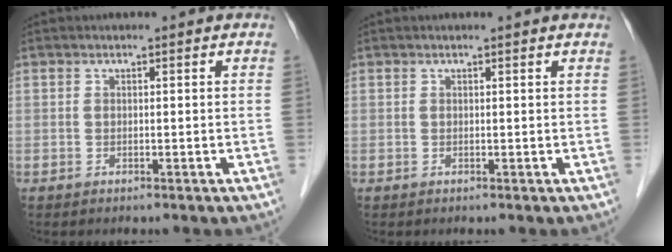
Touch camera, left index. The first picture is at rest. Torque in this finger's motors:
{"motor_torque": [0.09, -0.08, 0.00, 0.01]}